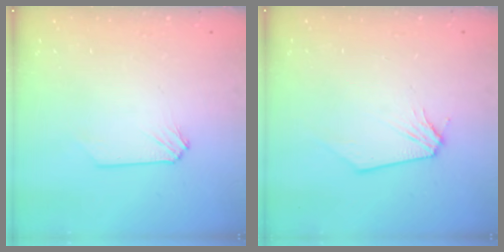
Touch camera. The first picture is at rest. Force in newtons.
{"total": 0.0}